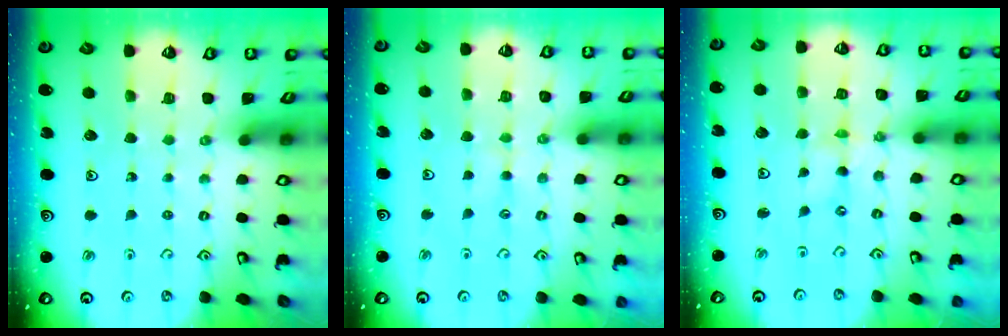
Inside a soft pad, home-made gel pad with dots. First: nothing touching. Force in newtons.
{"total": 1.9, "press": 1.9, "slide": 0.4}
{"total": 0.0}